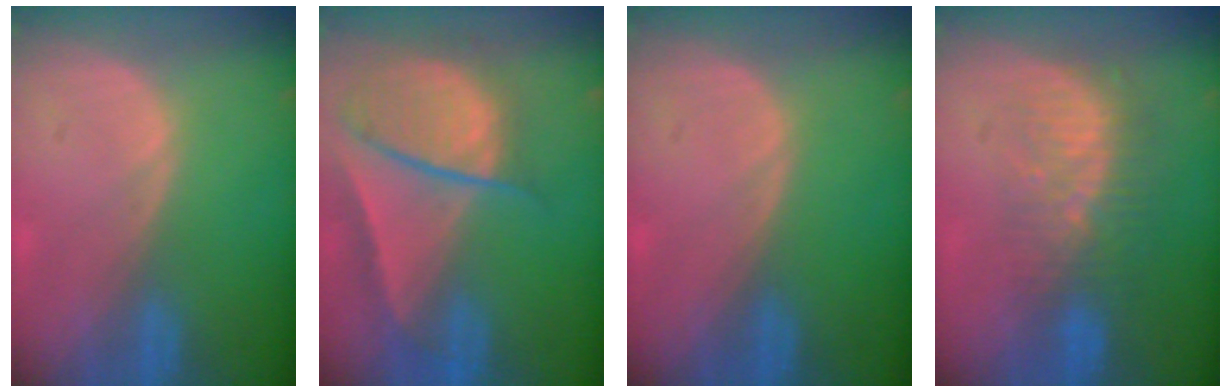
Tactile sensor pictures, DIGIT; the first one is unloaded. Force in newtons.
{"total": 9.8, "press": 8.2, "slide": 5.3}
{"total": 0.0}
{"total": 8.4, "press": 7.5, "slide": 3.9}